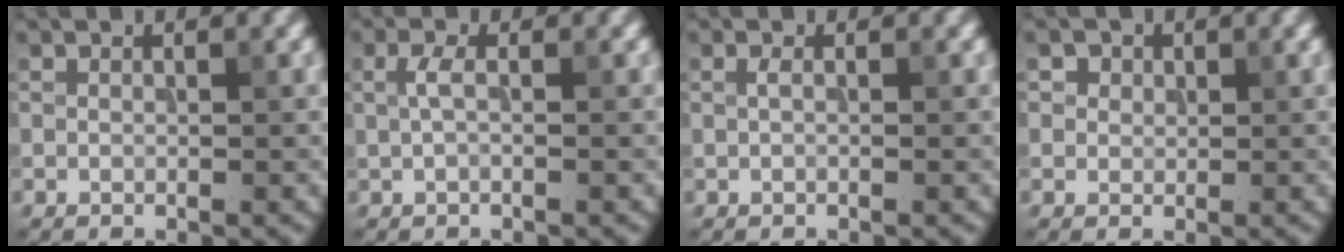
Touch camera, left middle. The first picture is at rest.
{"total": 1.4, "force": [0.2, 0.4, 1.3], "torque": [-0.030, 0.002, 0.002]}
{"total": 0.5, "force": [0.1, 0.1, 0.5], "torque": [-0.013, 0.002, 0.002]}
{"total": 2.3, "force": [1.4, 1.7, 0.9], "torque": [-0.022, 0.002, 0.019]}